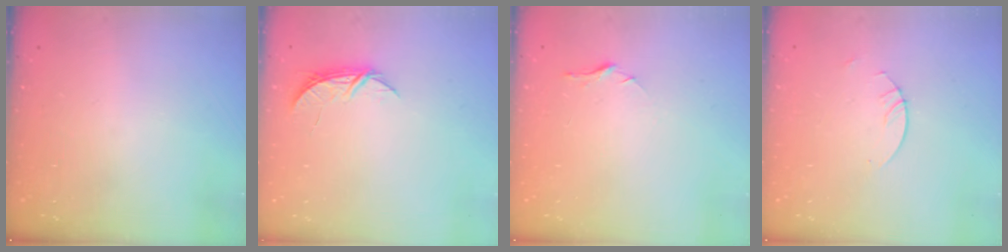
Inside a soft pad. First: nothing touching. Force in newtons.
{"total": 5.1, "press": 5.1, "slide": 0.6}
{"total": 5.7, "press": 5.6, "slide": 0.6}
{"total": 2.7, "press": 2.7, "slide": 0.2}